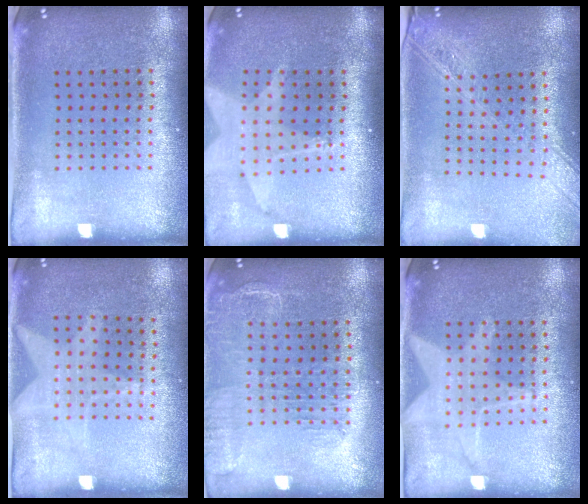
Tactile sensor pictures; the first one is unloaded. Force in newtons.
{"total": 2.0, "press": 1.5, "slide": 1.2}
{"total": 2.2, "press": 1.9, "slide": 1.2}
{"total": 1.1, "press": 1.0, "slide": 0.5}
{"total": 1.6, "press": 1.5, "slide": 0.7}
{"total": 1.2, "press": 1.2, "slide": 0.3}